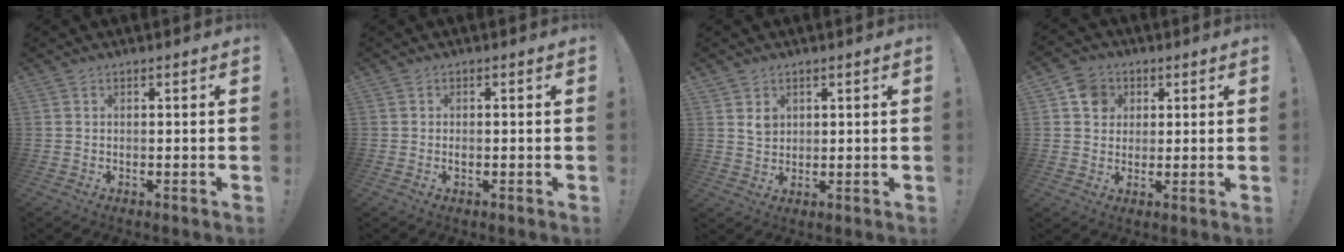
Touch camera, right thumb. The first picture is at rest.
{"total": 0.5, "force": [-0.1, 0.3, 0.5], "torque": [-0.009, 0.002, -0.002]}
{"total": 3.7, "force": [2.3, 2.7, 1.1], "torque": [-0.007, -0.014, 0.041]}
{"total": 7.3, "force": [2.2, 6.6, 2.2], "torque": [-0.019, -0.004, 0.043]}